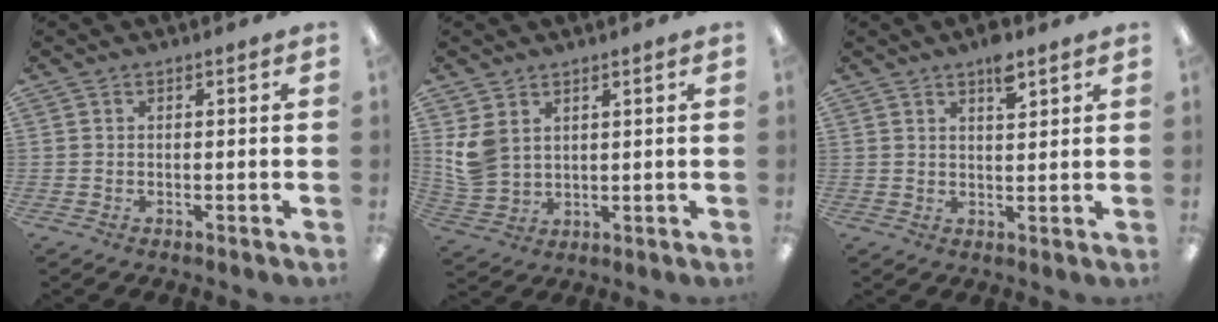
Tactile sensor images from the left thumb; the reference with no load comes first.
{"total": 7.1, "force": [3.2, 5.3, 3.5], "torque": [-0.073, -0.003, 0.065]}
{"total": 5.2, "force": [3.7, 1.8, 3.2], "torque": [-0.038, -0.020, 0.058]}